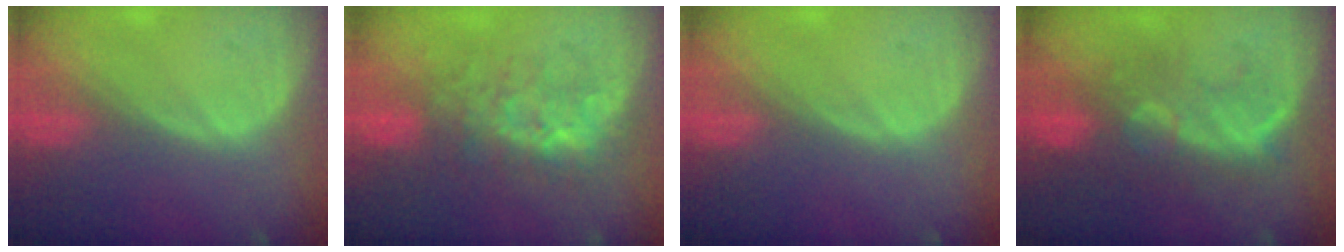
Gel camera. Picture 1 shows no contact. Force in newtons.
{"total": 7.7, "press": 7.3, "slide": 2.3}
{"total": 0.0}
{"total": 9.0, "press": 8.5, "slide": 3.0}